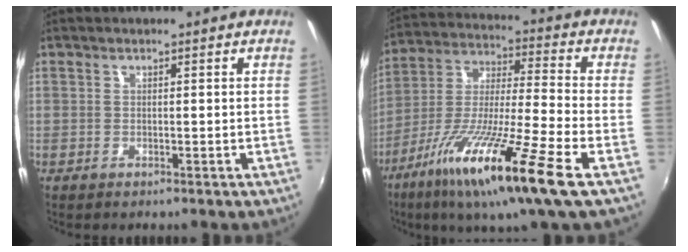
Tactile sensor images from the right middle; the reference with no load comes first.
{"total": 19.5, "force": [-10.1, 0.9, 16.7], "torque": [-0.320, -0.043, -0.190]}